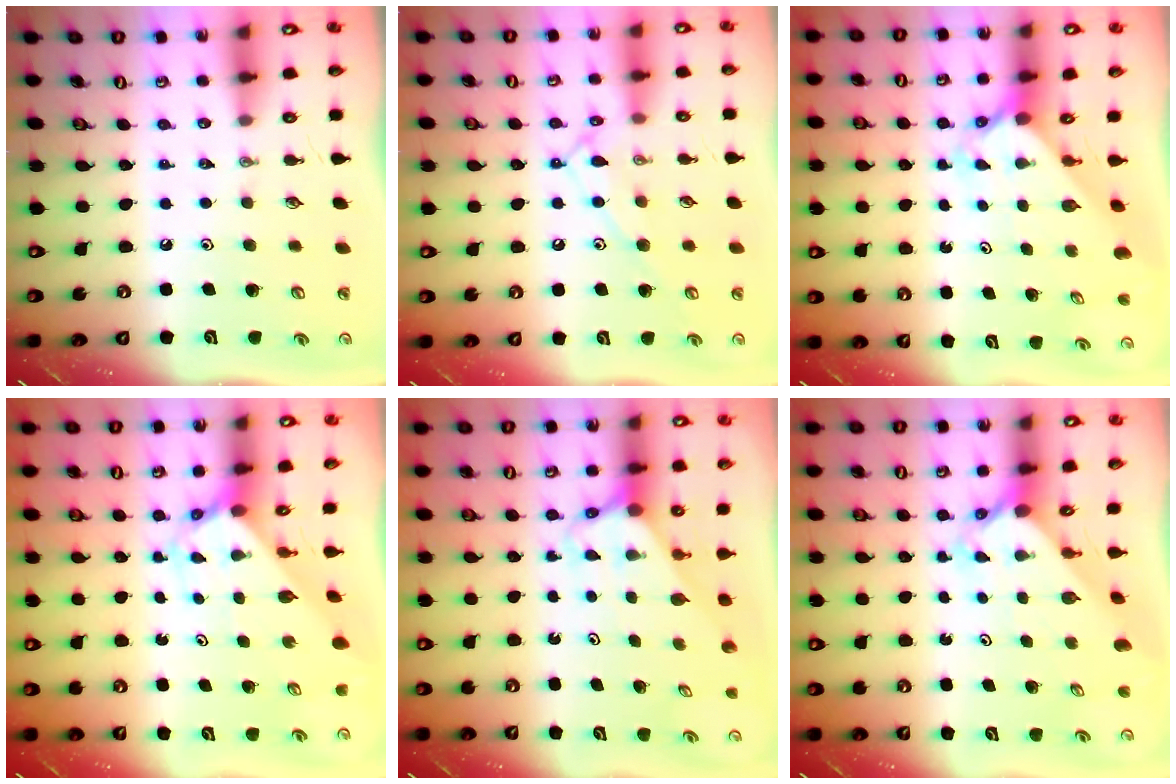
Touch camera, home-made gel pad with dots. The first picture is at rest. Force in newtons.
{"total": 12.0, "press": 12.0, "slide": 0.8}
{"total": 2.4, "press": 2.4, "slide": 0.2}
{"total": 2.7, "press": 2.7, "slide": 0.3}
{"total": 2.6, "press": 2.6, "slide": 0.1}
{"total": 2.5, "press": 2.5, "slide": 0.3}